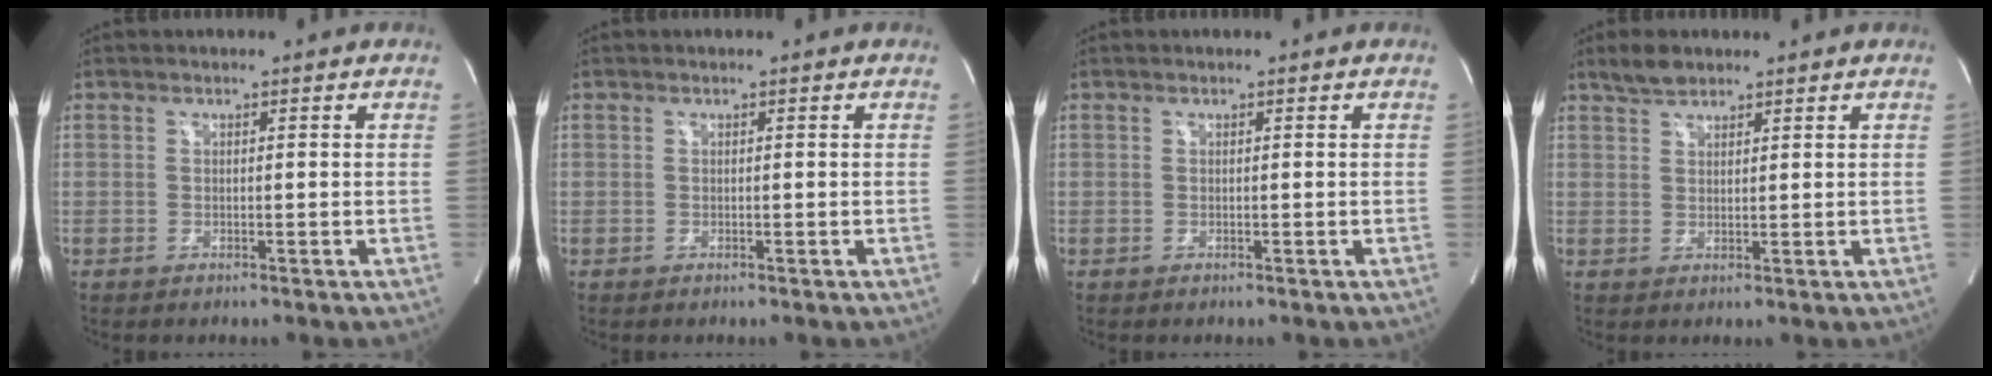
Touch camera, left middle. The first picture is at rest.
{"total": 0.0}
{"total": 0.0}
{"total": 3.1, "force": [2.7, 1.2, 1.2], "torque": [-0.030, 0.010, 0.052]}